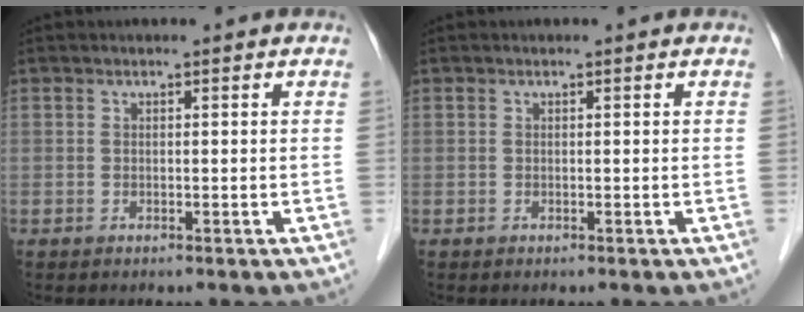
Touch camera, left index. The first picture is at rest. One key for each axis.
{"total": 0.0}